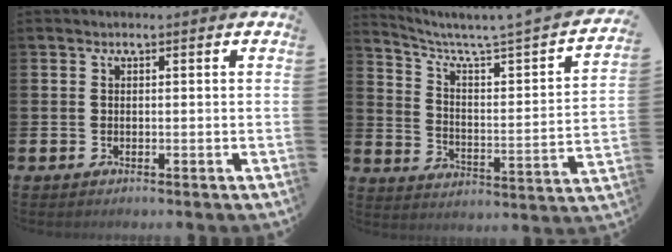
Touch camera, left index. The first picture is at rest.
{"total": 4.7, "force": [3.6, 0.0, 3.1], "torque": [-0.075, -0.044, 0.046]}